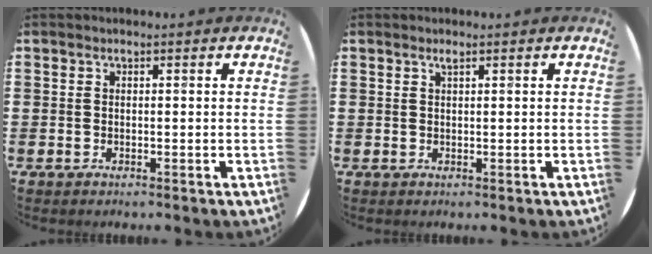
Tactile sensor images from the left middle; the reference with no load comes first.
{"total": 0.6, "force": [0.4, 0.0, 0.4], "torque": [-0.008, 0.000, 0.008]}